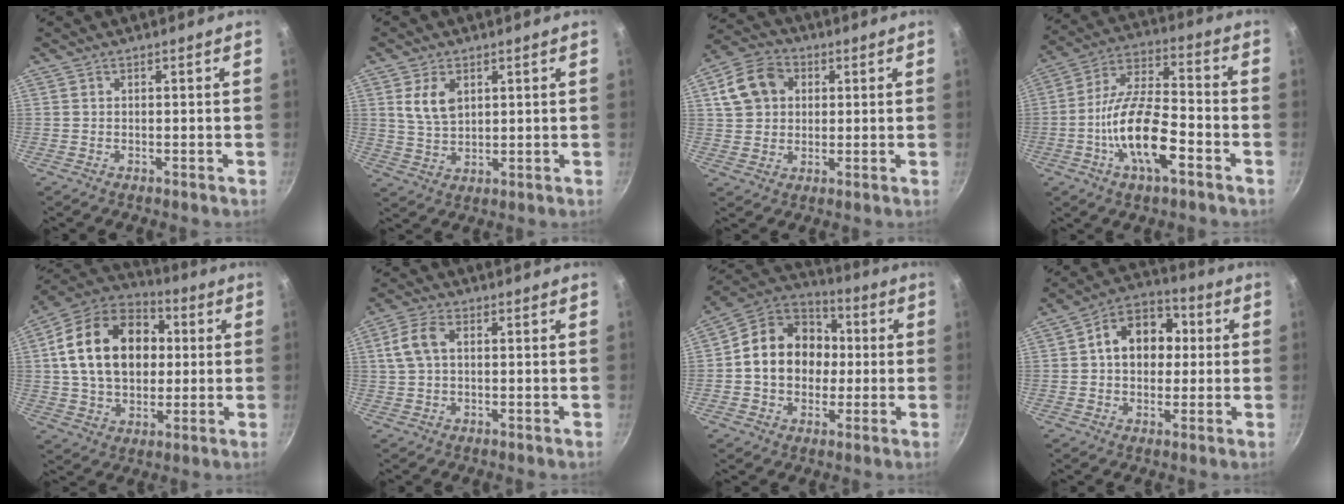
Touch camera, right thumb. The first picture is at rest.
{"total": 6.4, "force": [2.3, 3.9, 4.5], "torque": [-0.075, -0.012, 0.049]}
{"total": 10.7, "force": [3.0, 8.5, 5.7], "torque": [-0.081, 0.014, 0.044]}
{"total": 15.7, "force": [-5.7, 6.0, 13.3], "torque": [-0.236, 0.037, -0.114]}
{"total": 22.2, "force": [3.3, 16.0, 15.1], "torque": [-0.232, 0.024, 0.049]}
{"total": 5.8, "force": [1.1, 3.5, 4.5], "torque": [-0.095, 0.014, 0.017]}
{"total": 16.8, "force": [0.5, 13.8, 9.6], "torque": [-0.125, 0.031, -0.006]}
{"total": 12.8, "force": [1.6, 9.6, 8.3], "torque": [-0.085, 0.025, 0.008]}